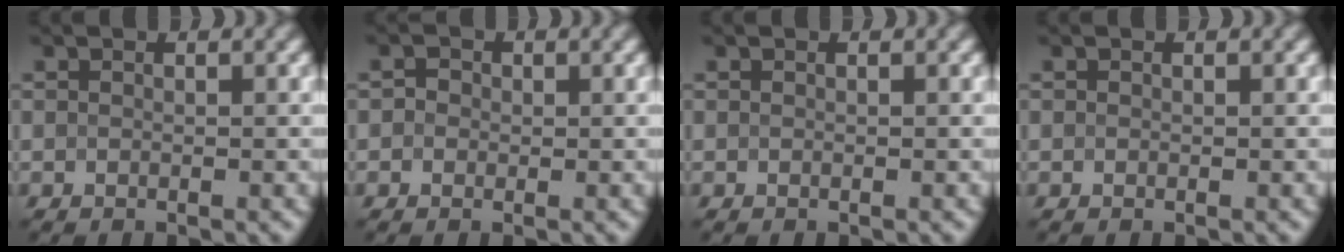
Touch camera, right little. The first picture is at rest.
{"total": 1.0, "force": [0.0, 0.9, 0.3], "torque": [-0.003, -0.001, -0.004]}
{"total": 0.0}
{"total": 0.0}